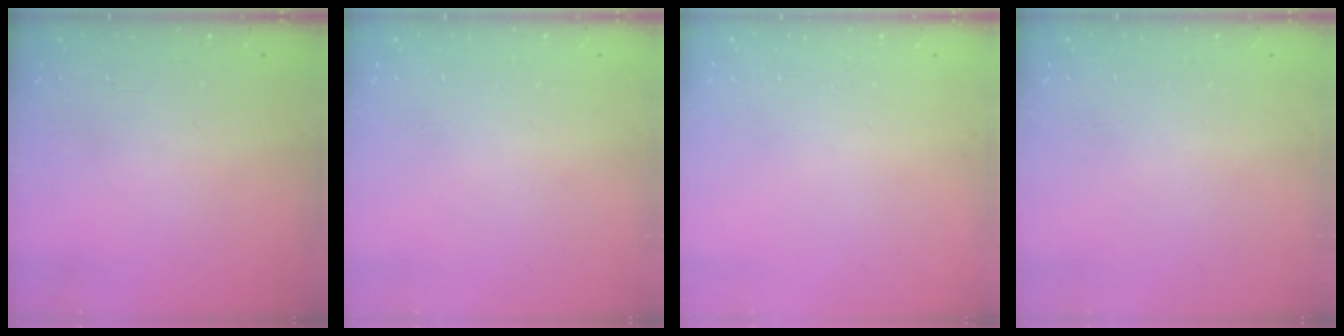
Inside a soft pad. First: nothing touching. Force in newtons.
{"total": 0.0}
{"total": 0.0}
{"total": 0.0}